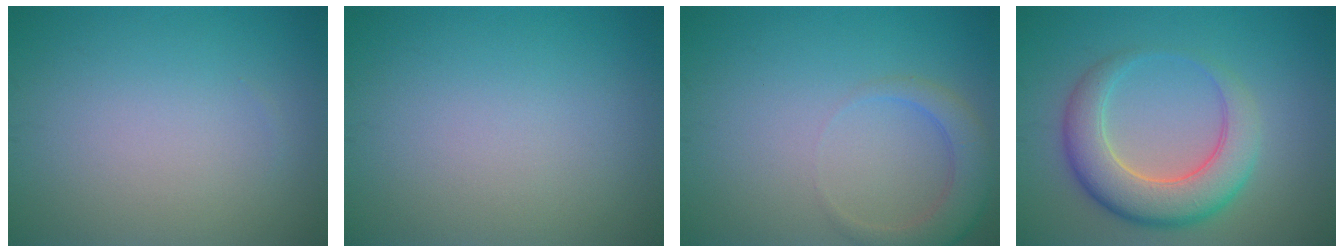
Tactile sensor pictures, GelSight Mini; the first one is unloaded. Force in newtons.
{"total": 0.0}
{"total": 3.2, "press": 3.2, "slide": 0.4}
{"total": 6.5, "press": 6.5, "slide": 0.4}